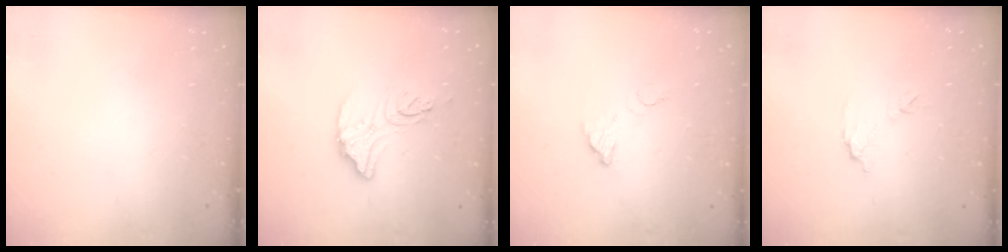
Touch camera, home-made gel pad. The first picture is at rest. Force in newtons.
{"total": 11.8, "press": 11.8, "slide": 0.4}
{"total": 3.5, "press": 3.5, "slide": 0.2}
{"total": 7.2, "press": 7.2, "slide": 0.4}